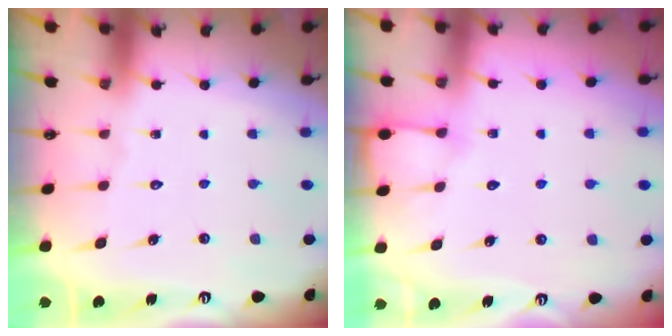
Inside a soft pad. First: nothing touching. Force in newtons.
{"total": 4.0, "press": 3.9, "slide": 0.5}